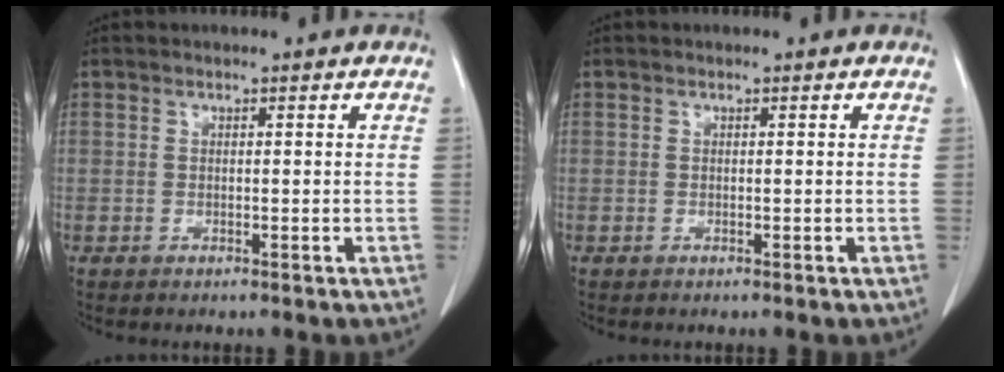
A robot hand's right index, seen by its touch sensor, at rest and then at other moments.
{"total": 0.0}